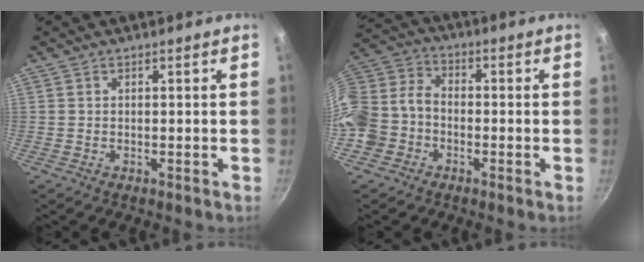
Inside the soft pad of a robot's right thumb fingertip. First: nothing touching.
{"total": 13.2, "force": [-4.7, 10.3, 6.8], "torque": [-0.137, 0.059, -0.110]}